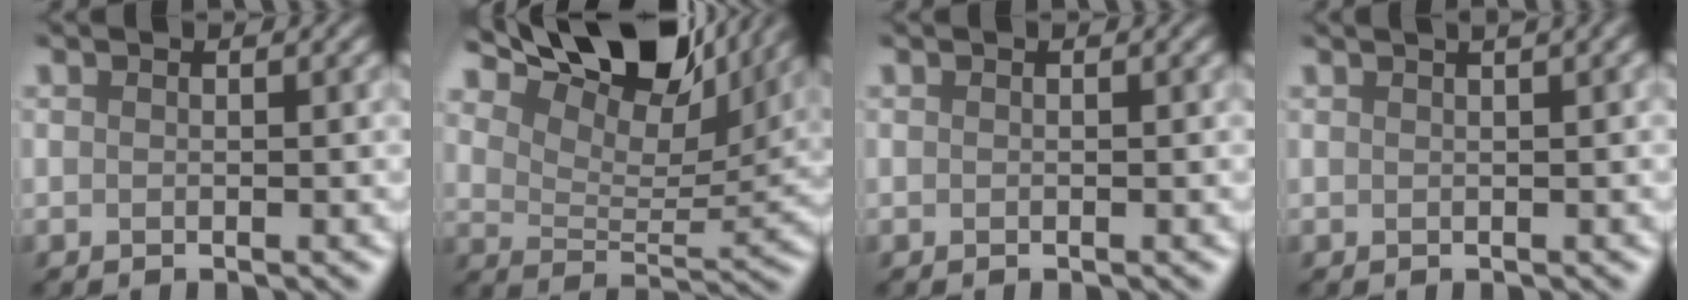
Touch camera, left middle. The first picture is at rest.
{"total": 11.2, "force": [9.1, 3.3, 5.7], "torque": [-0.119, 0.017, 0.173]}
{"total": 0.0}
{"total": 2.7, "force": [1.3, 0.9, 2.1], "torque": [-0.014, 0.030, 0.002]}